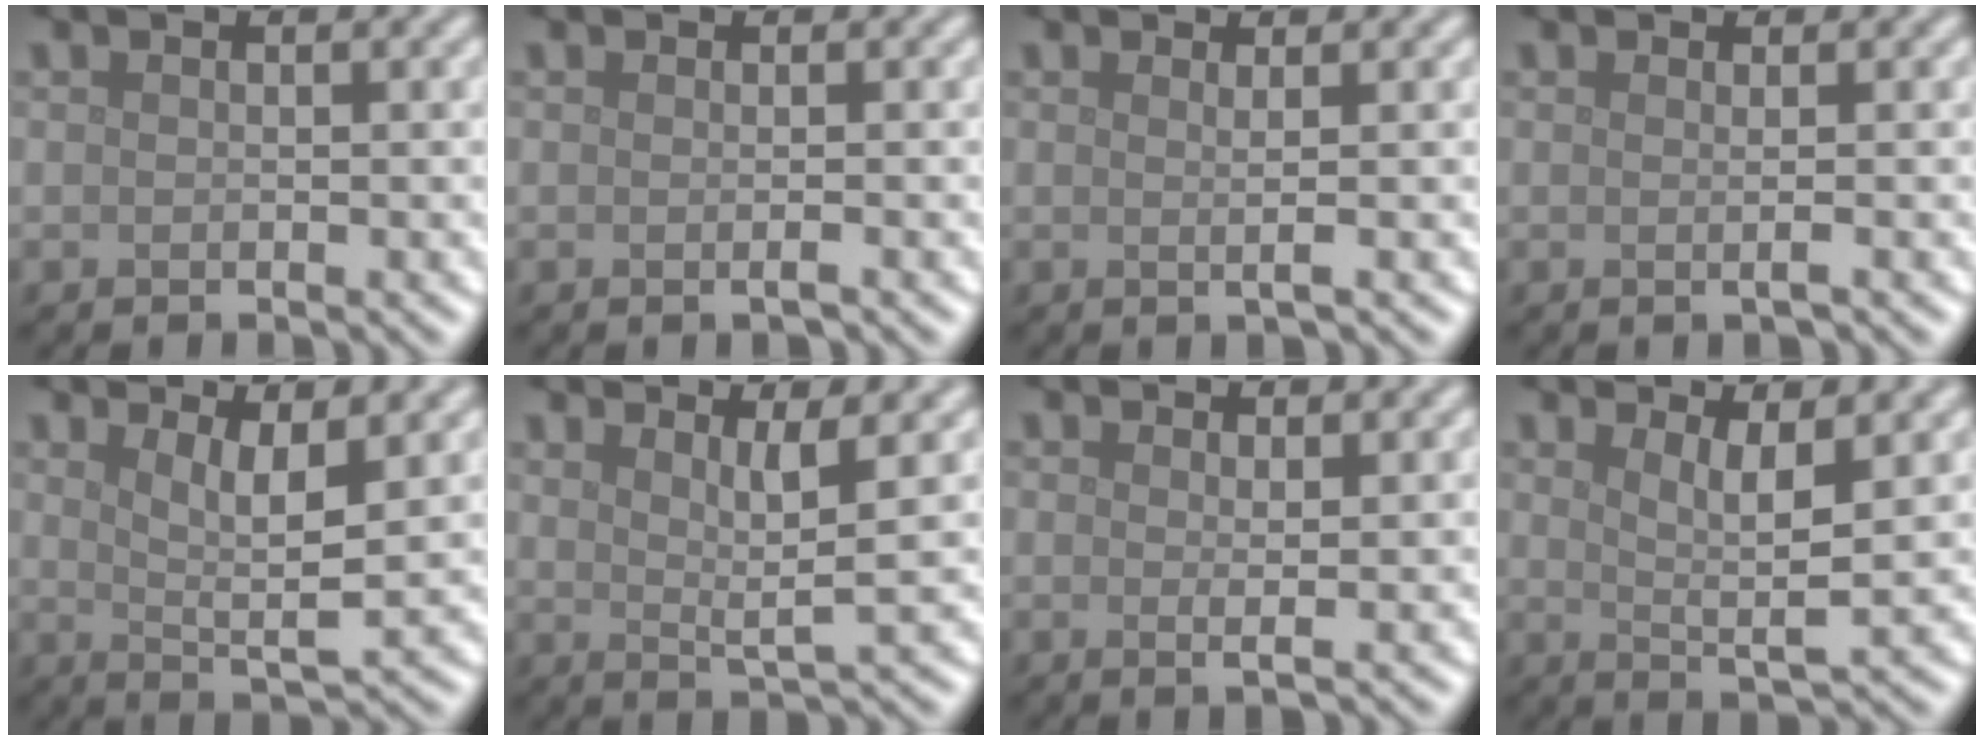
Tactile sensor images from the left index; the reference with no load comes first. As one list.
[{"total": 0.9, "force": [-0.1, 0.3, 0.9], "torque": [-0.010, -0.001, -0.005]}, {"total": 1.4, "force": [0.4, 0.4, 1.3], "torque": [-0.021, 0.000, -0.004]}, {"total": 1.2, "force": [0.1, 0.4, 1.2], "torque": [-0.014, 0.002, -0.007]}, {"total": 3.9, "force": [1.5, 0.9, 3.5], "torque": [-0.064, -0.011, 0.029]}, {"total": 3.1, "force": [1.5, 0.5, 2.6], "torque": [-0.041, -0.008, 0.027]}, {"total": 1.3, "force": [0.4, 0.2, 1.2], "torque": [-0.018, -0.004, 0.003]}, {"total": 3.6, "force": [1.3, 0.7, 3.2], "torque": [-0.057, -0.010, 0.025]}]